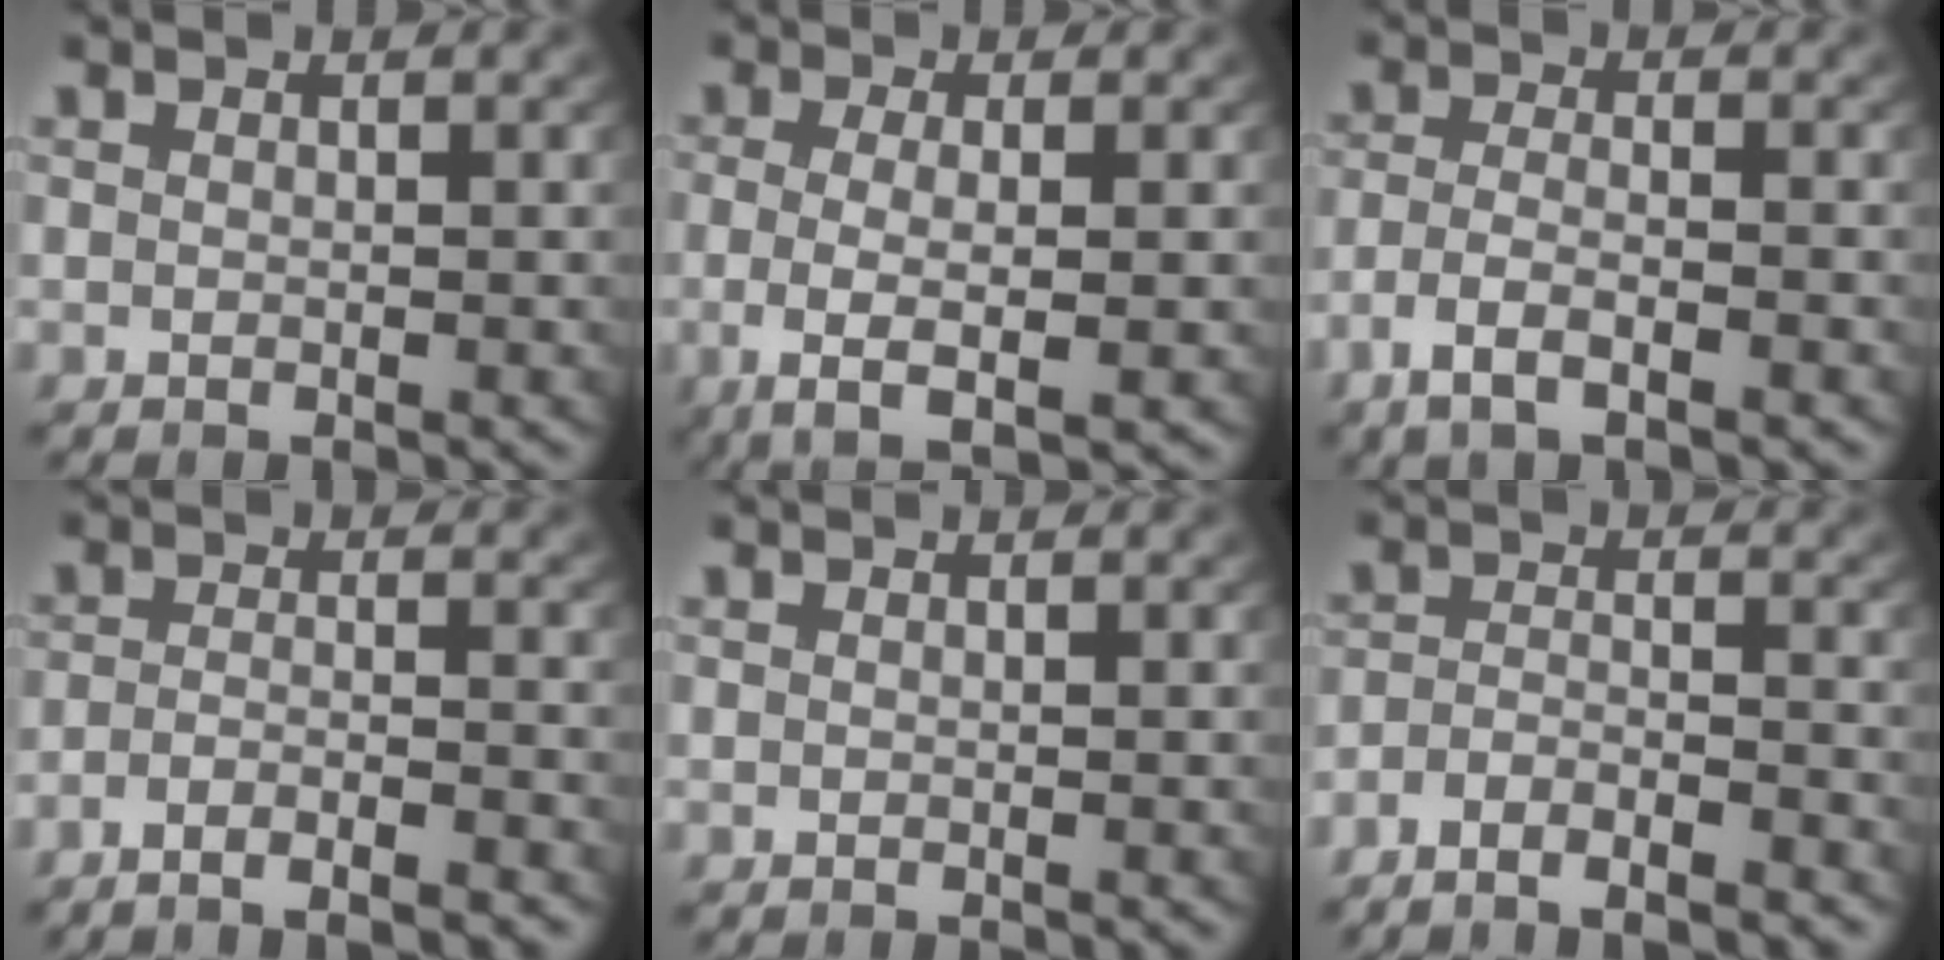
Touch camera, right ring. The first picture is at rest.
{"total": 5.0, "force": [-1.0, 1.7, 4.6], "torque": [-0.094, -0.015, -0.004]}
{"total": 3.3, "force": [-1.9, 1.2, 2.4], "torque": [-0.058, -0.011, -0.030]}
{"total": 4.1, "force": [-3.8, 0.4, 1.5], "torque": [-0.026, -0.010, -0.061]}
{"total": 0.0}
{"total": 4.4, "force": [-4.1, 1.3, 1.3], "torque": [-0.021, -0.010, -0.070]}